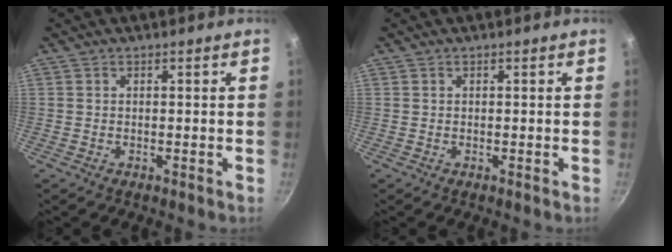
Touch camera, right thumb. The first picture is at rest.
{"total": 0.0}